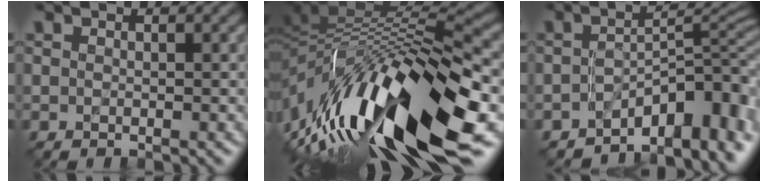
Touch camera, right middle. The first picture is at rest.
{"total": 16.9, "force": [-5.8, 6.1, 14.6], "torque": [-0.262, 0.017, -0.111]}
{"total": 8.1, "force": [-4.5, 3.1, 6.0], "torque": [-0.064, 0.009, -0.079]}